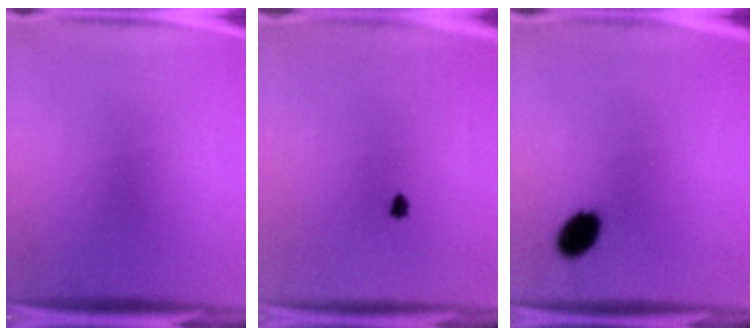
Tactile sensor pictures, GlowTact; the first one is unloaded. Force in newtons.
{"total": 0.6}
{"total": 5.5}